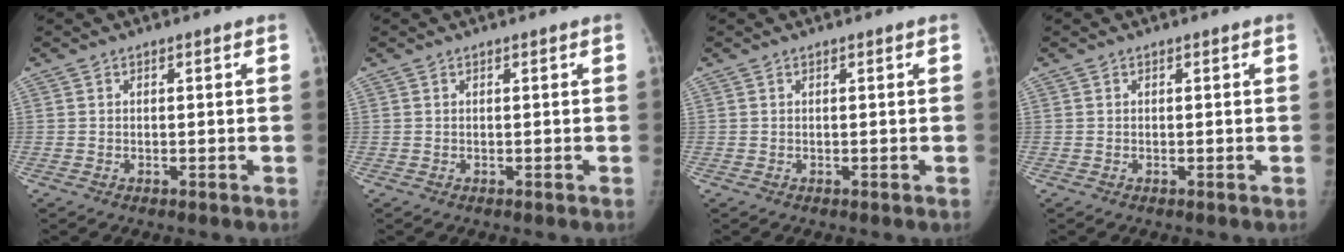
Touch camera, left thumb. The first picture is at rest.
{"total": 0.0}
{"total": 0.0}
{"total": 0.0}